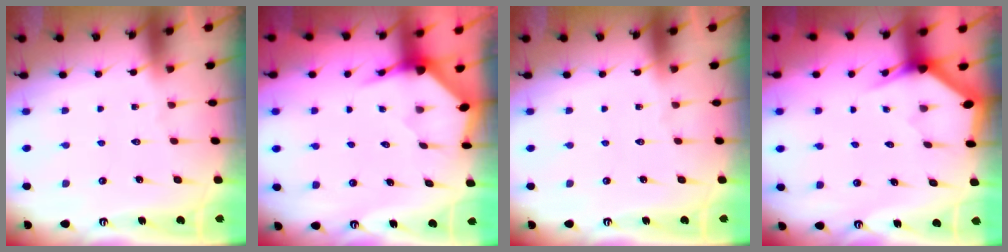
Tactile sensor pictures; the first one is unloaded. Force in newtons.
{"total": 3.7, "press": 3.6, "slide": 0.4}
{"total": 0.0}
{"total": 2.9, "press": 2.9, "slide": 0.1}